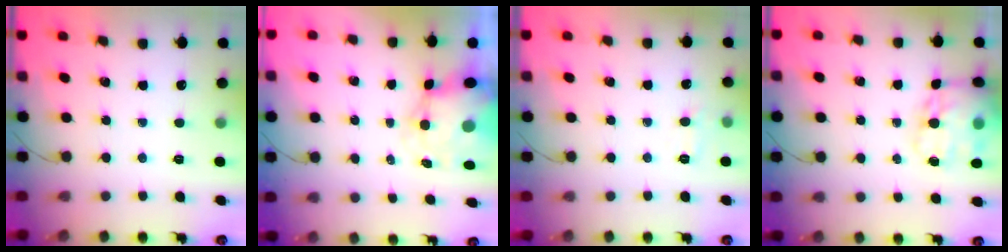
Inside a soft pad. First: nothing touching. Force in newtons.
{"total": 6.5, "press": 6.2, "slide": 2.1}
{"total": 5.9, "press": 5.7, "slide": 1.5}
{"total": 17.8, "press": 17.3, "slide": 4.0}